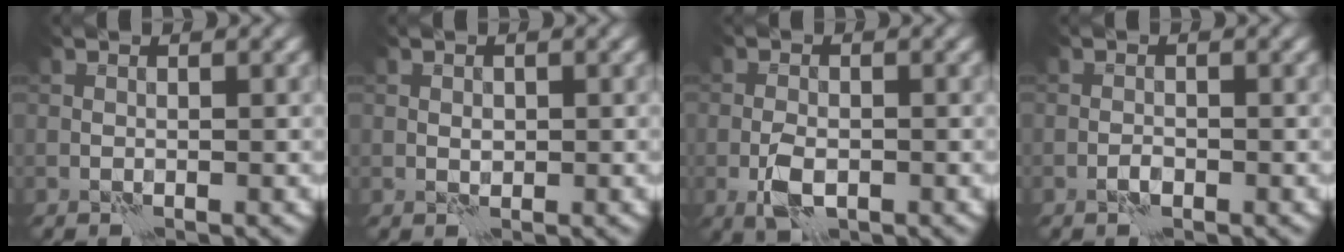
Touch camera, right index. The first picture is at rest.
{"total": 0.7, "force": [0.1, 0.5, 0.4], "torque": [-0.004, 0.001, 0.001]}
{"total": 3.2, "force": [-1.3, 1.6, 2.5], "torque": [-0.049, -0.002, -0.027]}
{"total": 0.9, "force": [-0.6, 0.4, 0.5], "torque": [-0.008, 0.005, -0.012]}